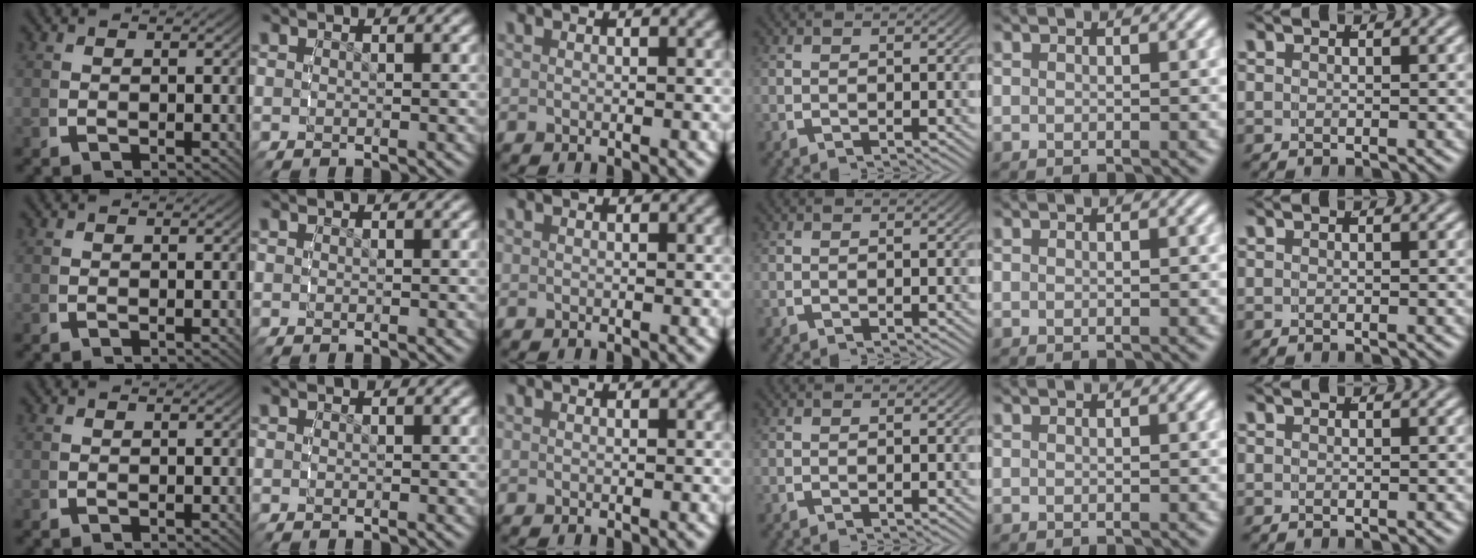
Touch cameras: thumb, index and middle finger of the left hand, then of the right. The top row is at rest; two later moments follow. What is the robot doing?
{"motion": "reach", "object": "scarf"}